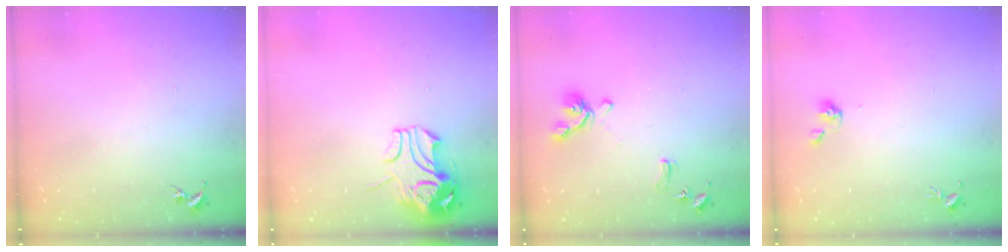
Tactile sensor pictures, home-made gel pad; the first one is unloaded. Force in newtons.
{"total": 9.7, "press": 9.6, "slide": 1.7}
{"total": 11.3, "press": 11.2, "slide": 1.3}
{"total": 4.7, "press": 4.5, "slide": 1.3}